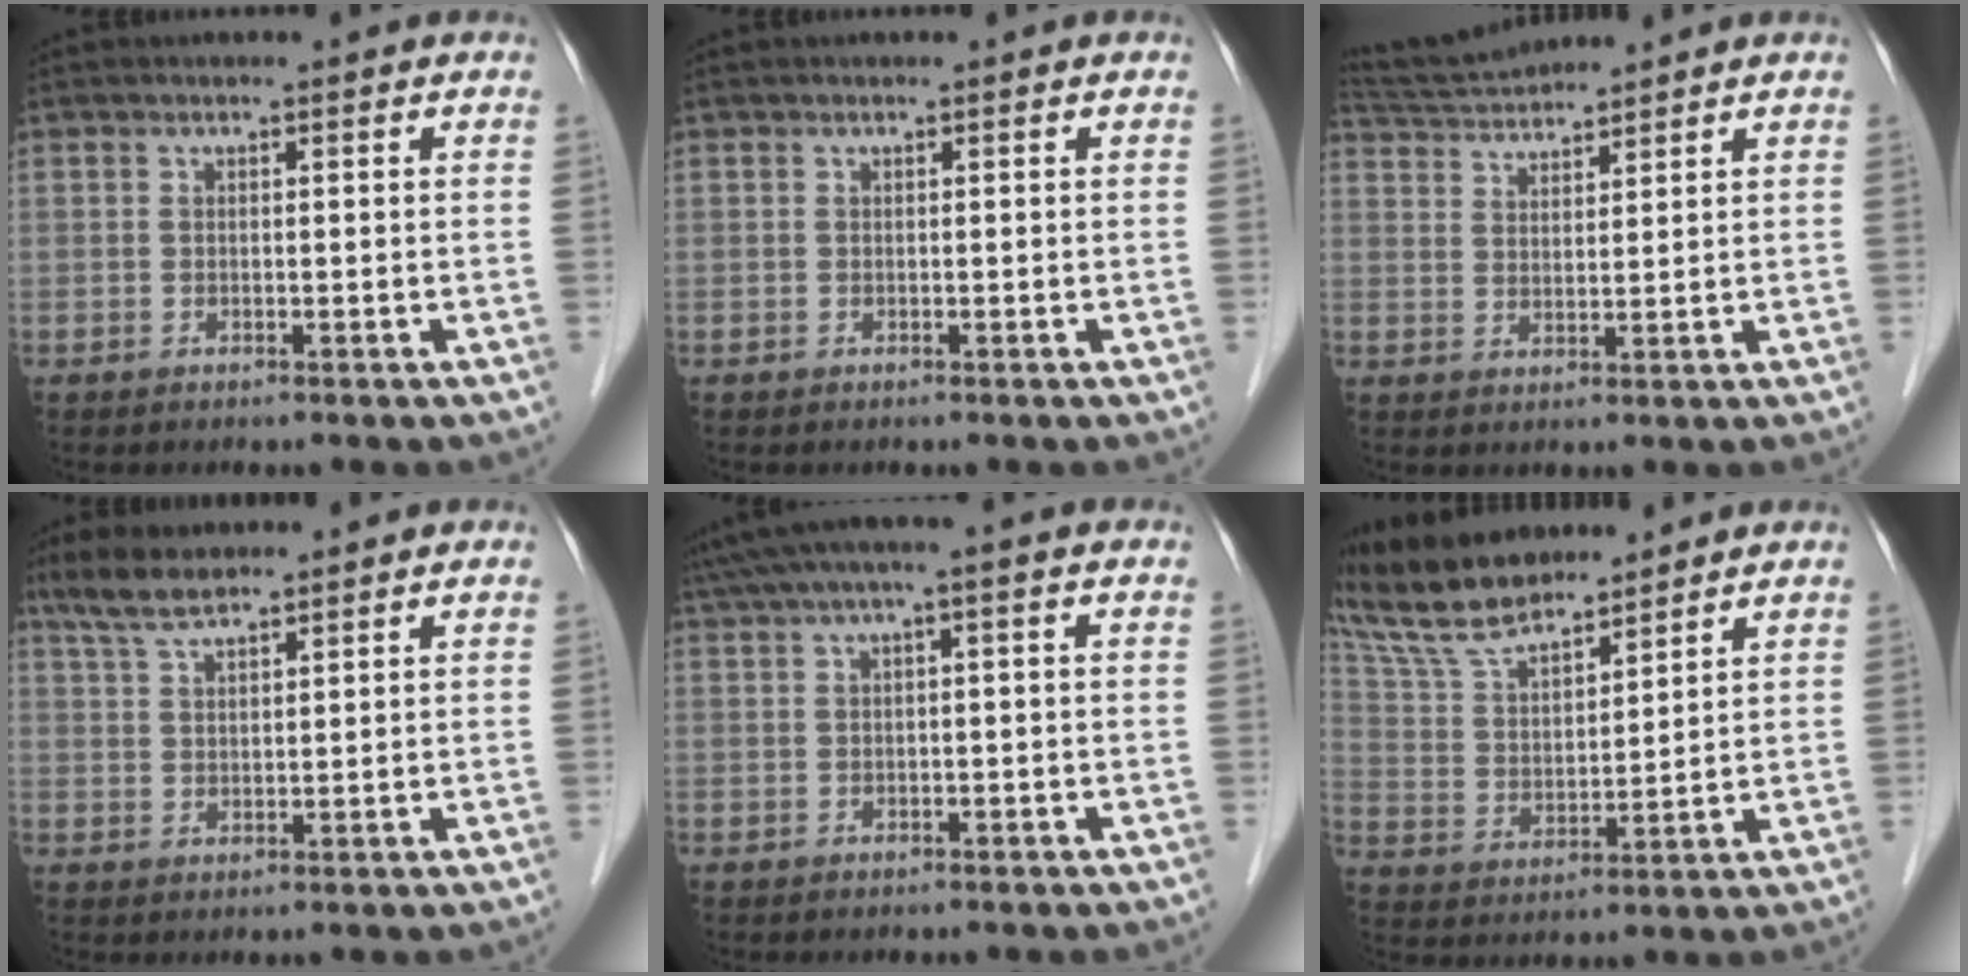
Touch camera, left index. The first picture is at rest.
{"total": 0.0}
{"total": 5.7, "force": [5.7, -0.1, 0.6], "torque": [-0.020, 0.026, 0.110]}
{"total": 4.7, "force": [3.8, 0.9, 2.6], "torque": [-0.061, 0.012, 0.075]}
{"total": 4.0, "force": [1.5, 0.4, 3.7], "torque": [-0.075, 0.032, 0.028]}
{"total": 11.7, "force": [10.5, 2.3, 4.6], "torque": [-0.104, 0.021, 0.204]}